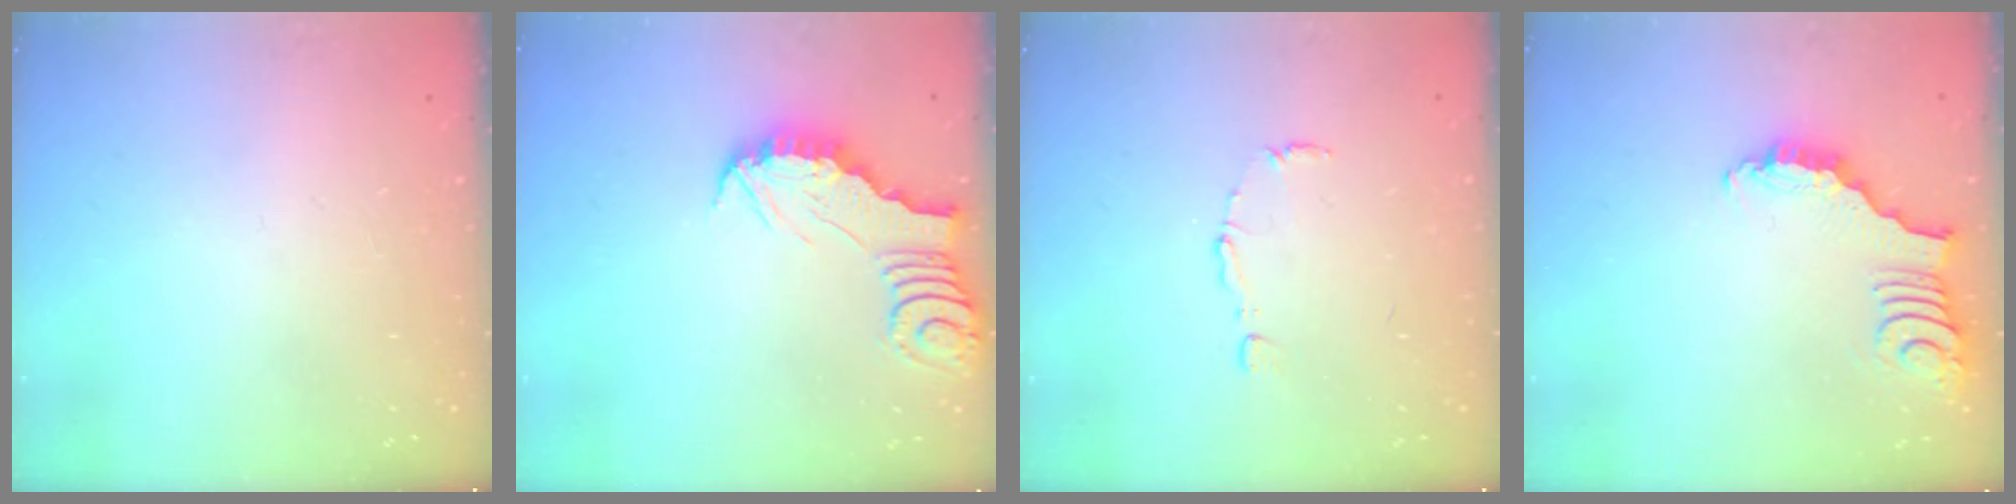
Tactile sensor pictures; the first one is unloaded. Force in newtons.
{"total": 2.6, "press": 2.6, "slide": 0.2}
{"total": 5.8, "press": 5.8, "slide": 0.5}
{"total": 2.9, "press": 2.8, "slide": 0.4}